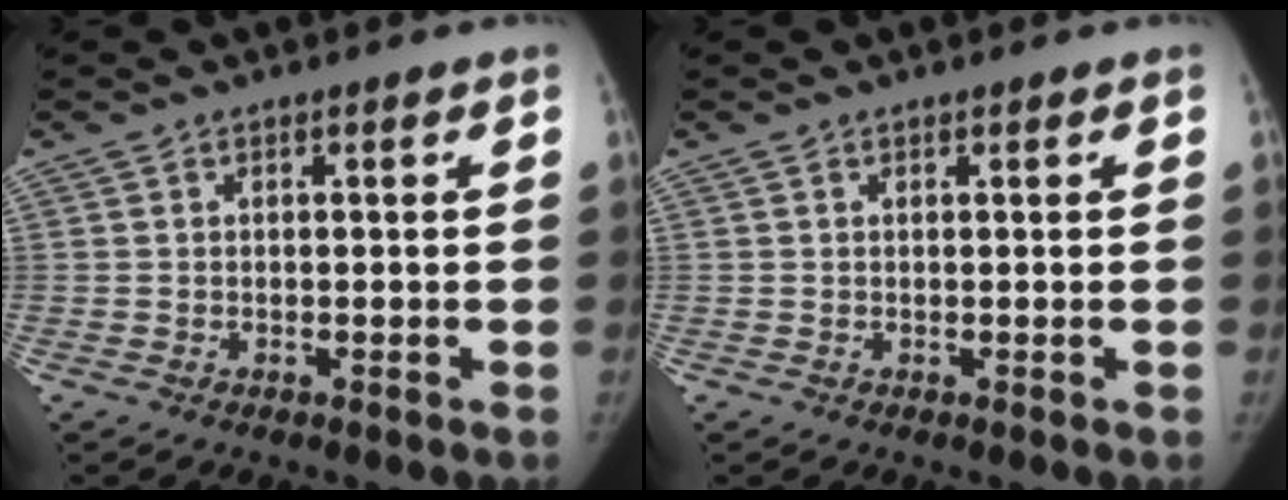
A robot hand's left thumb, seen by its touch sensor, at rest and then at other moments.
{"total": 0.0}